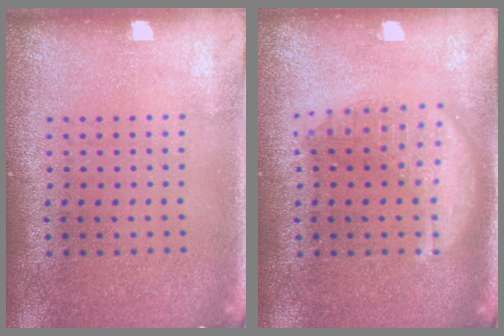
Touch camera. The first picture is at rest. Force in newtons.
{"total": 2.9, "press": 2.9, "slide": 0.3}